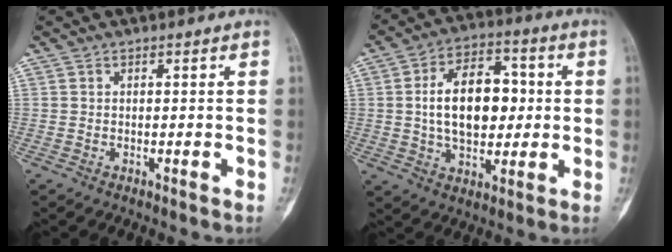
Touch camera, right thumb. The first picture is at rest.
{"total": 14.7, "force": [1.0, 9.0, 11.6], "torque": [-0.158, 0.017, 0.015]}